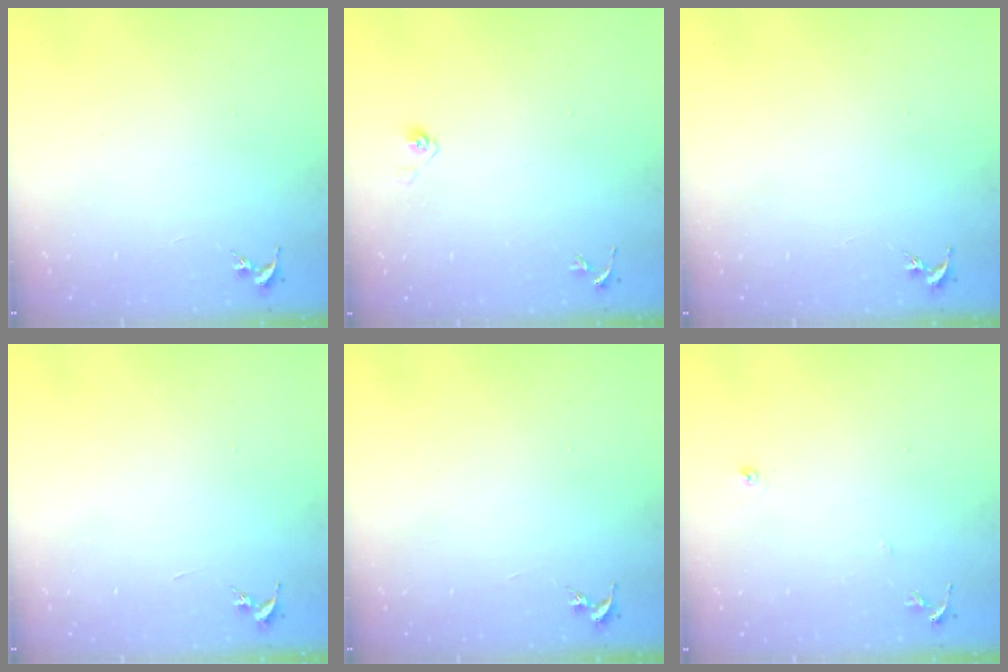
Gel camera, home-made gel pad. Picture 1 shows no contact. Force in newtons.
{"total": 3.6, "press": 3.0, "slide": 2.1}
{"total": 0.0}
{"total": 0.0}
{"total": 0.0}
{"total": 4.6, "press": 4.6, "slide": 0.5}